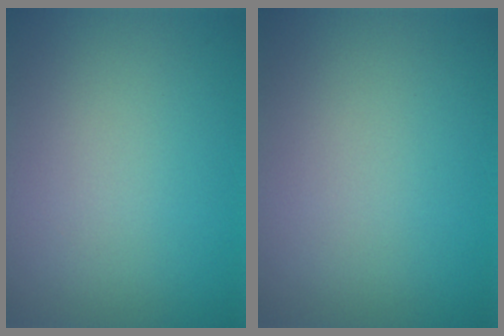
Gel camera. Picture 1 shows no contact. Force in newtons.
{"total": 0.0}